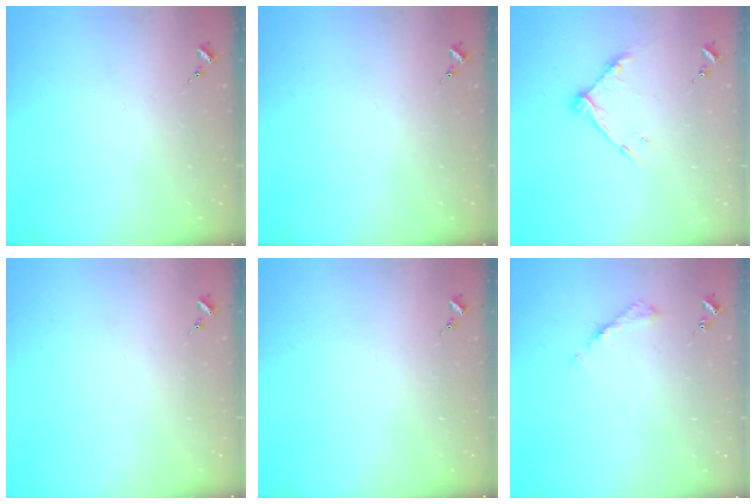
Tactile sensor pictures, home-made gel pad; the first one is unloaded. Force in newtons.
{"total": 0.0}
{"total": 10.4, "press": 10.4, "slide": 0.8}
{"total": 0.0}
{"total": 0.0}
{"total": 5.3, "press": 5.3, "slide": 0.5}